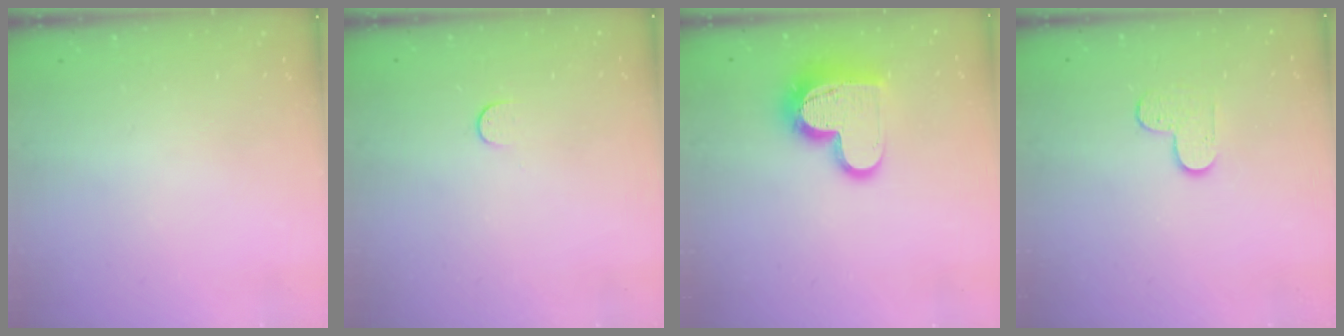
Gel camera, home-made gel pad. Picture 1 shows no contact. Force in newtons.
{"total": 3.9, "press": 3.9, "slide": 0.5}
{"total": 14.7, "press": 14.6, "slide": 1.1}
{"total": 4.7, "press": 4.7, "slide": 0.5}